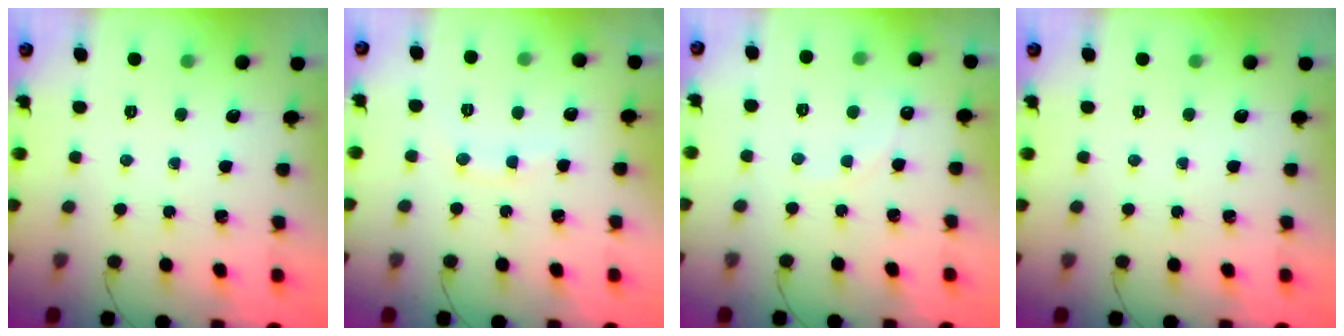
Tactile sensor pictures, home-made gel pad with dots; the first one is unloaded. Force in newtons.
{"total": 7.5, "press": 7.3, "slide": 1.5}
{"total": 7.6, "press": 7.4, "slide": 1.9}
{"total": 0.0}